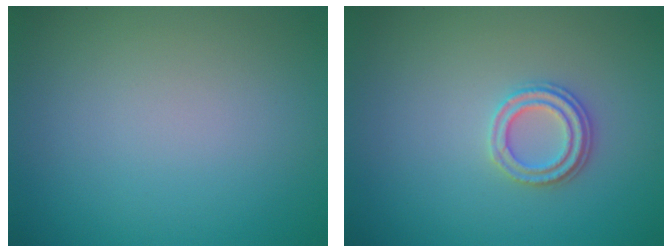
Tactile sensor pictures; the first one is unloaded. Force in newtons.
{"total": 2.3, "press": 2.2, "slide": 0.8}